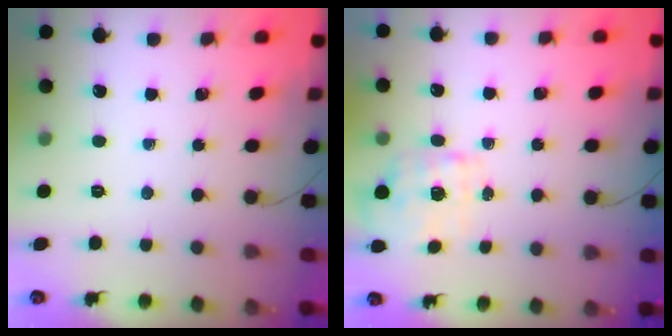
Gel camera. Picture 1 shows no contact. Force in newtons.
{"total": 1.9, "press": 1.9, "slide": 0.5}